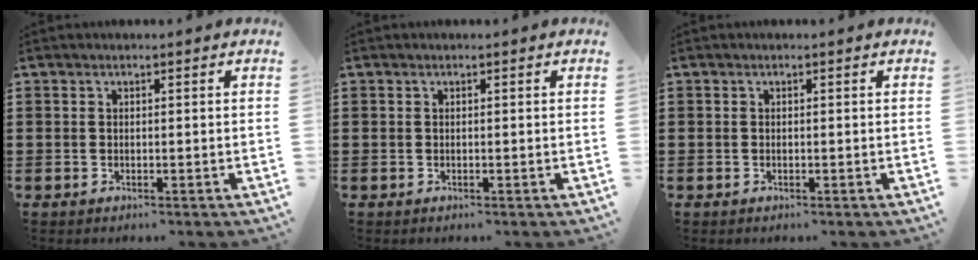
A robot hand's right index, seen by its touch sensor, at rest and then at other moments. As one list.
[{"total": 0.0}, {"total": 0.0}]